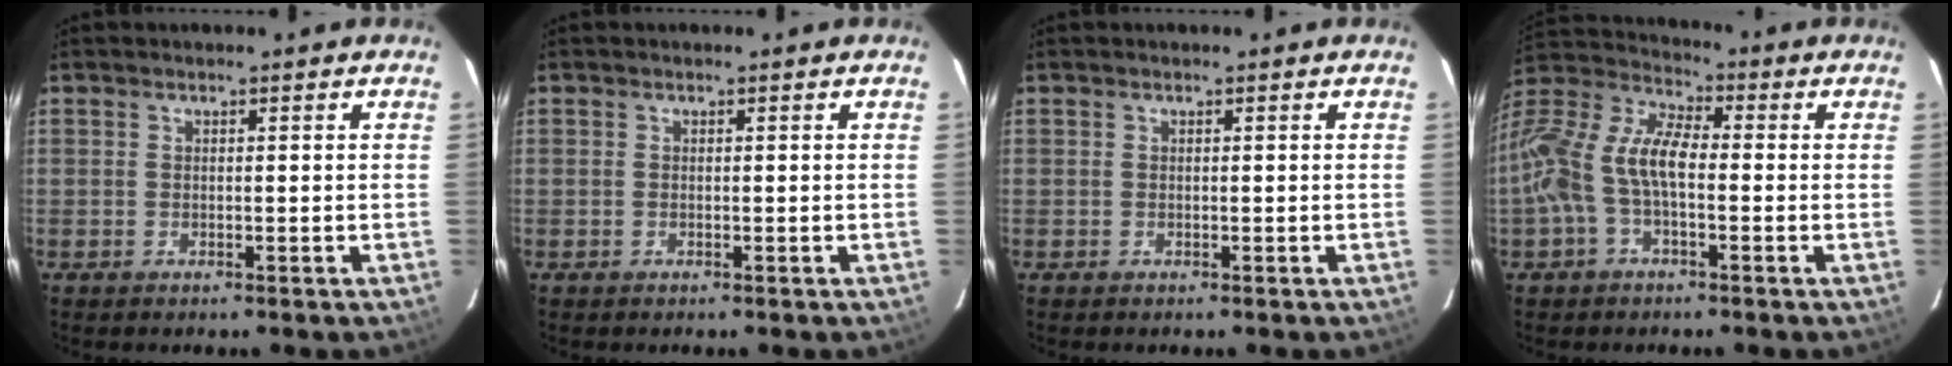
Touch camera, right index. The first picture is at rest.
{"total": 0.0}
{"total": 0.0}
{"total": 13.4, "force": [-2.4, 6.1, 11.7], "torque": [-0.241, 0.015, -0.055]}